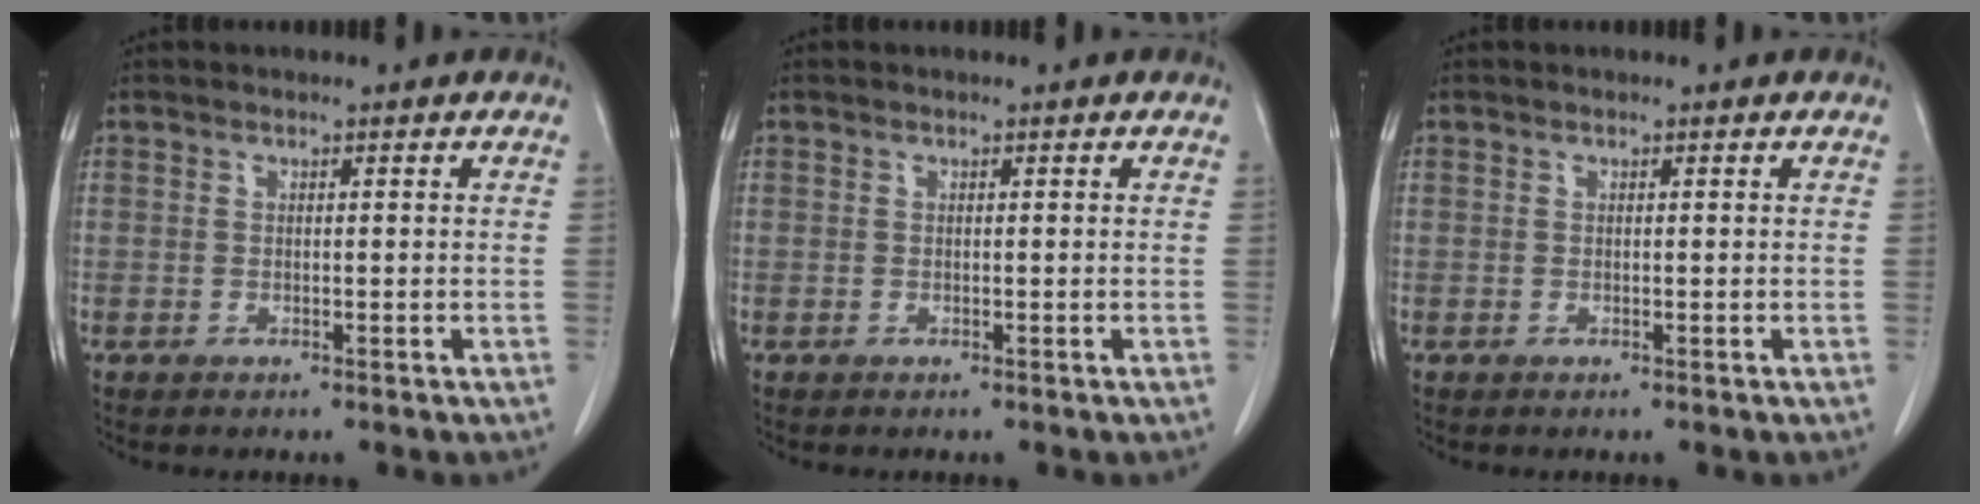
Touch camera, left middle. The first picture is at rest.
{"total": 0.0}
{"total": 0.0}